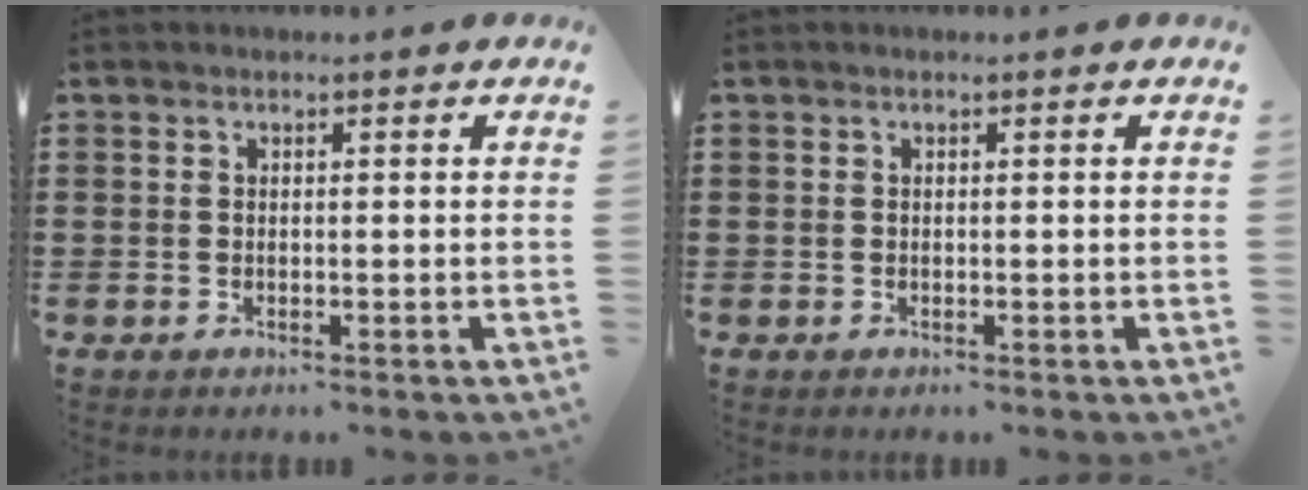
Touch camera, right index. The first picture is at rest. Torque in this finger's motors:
{"motor_torque": [0.05, 0.19, 0.00, 0.00]}